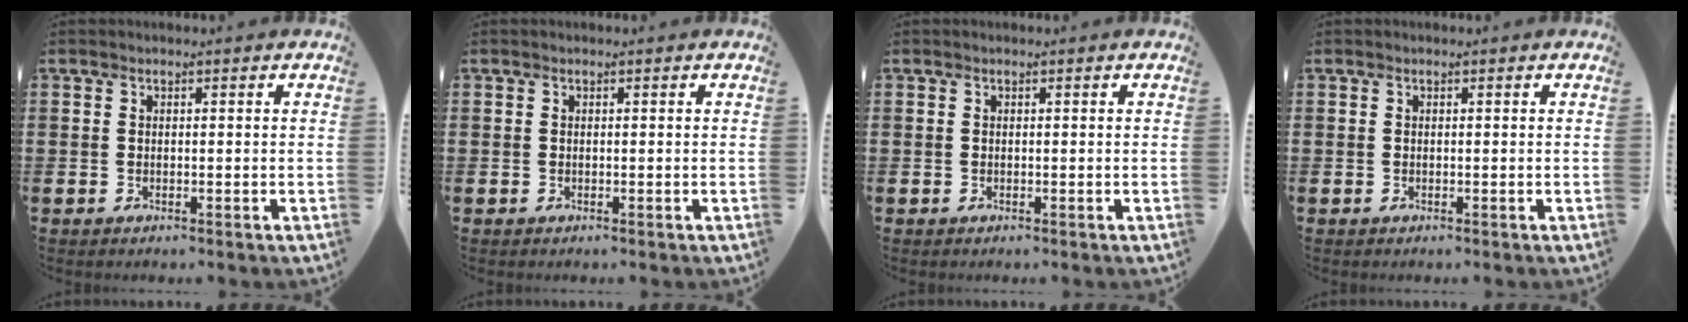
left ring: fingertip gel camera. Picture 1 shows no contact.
{"total": 0.0}
{"total": 0.0}
{"total": 0.0}